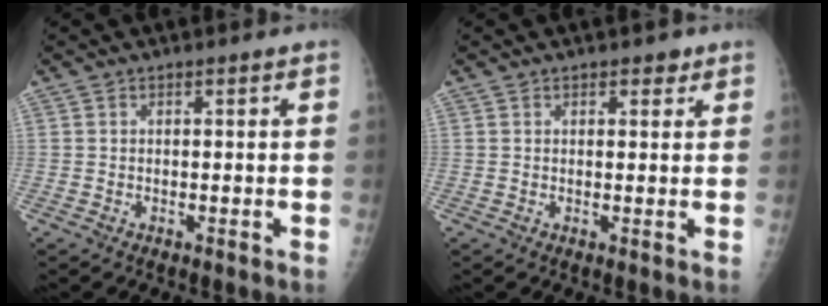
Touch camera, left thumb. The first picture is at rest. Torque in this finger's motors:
{"motor_torque": [-0.14, 0.00, 0.03, 0.04, 0.03]}